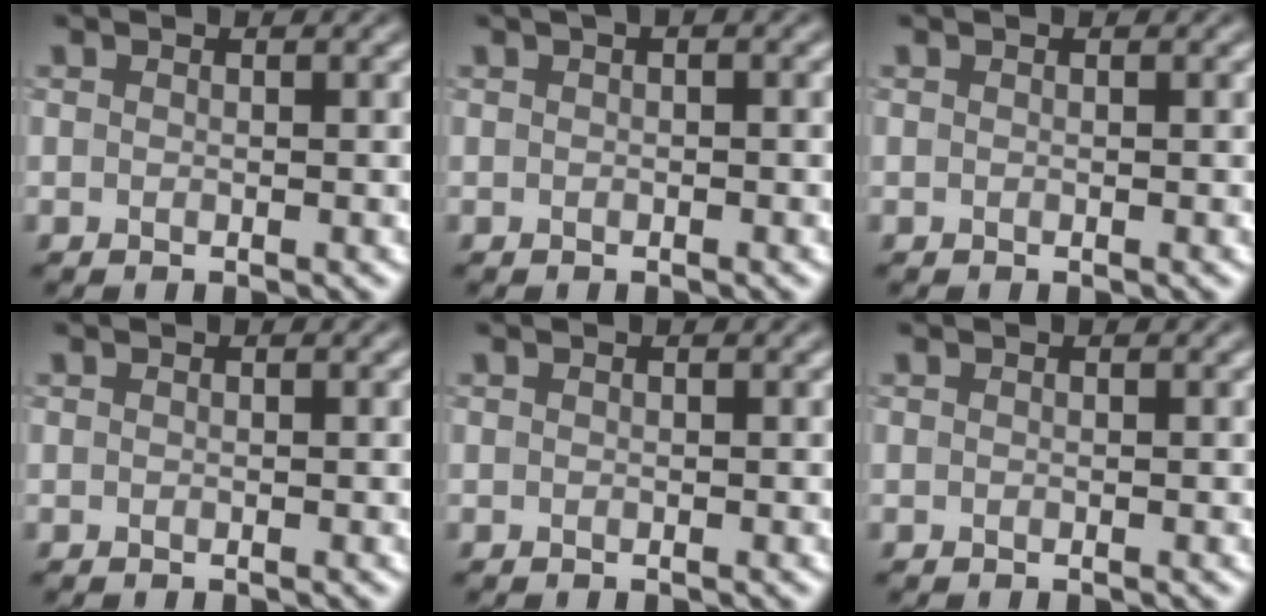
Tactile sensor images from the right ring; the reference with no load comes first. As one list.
[{"total": 0.9, "force": [0.4, 0.4, 0.7], "torque": [-0.012, 0.006, 0.001]}, {"total": 0.0}, {"total": 0.0}, {"total": 0.0}, {"total": 0.0}]